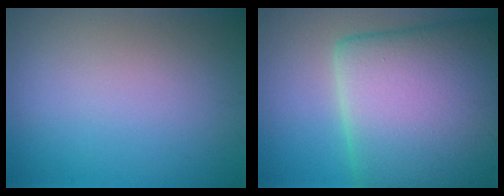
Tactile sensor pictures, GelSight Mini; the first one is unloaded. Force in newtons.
{"total": 16.8, "press": 16.8, "slide": 1.2}